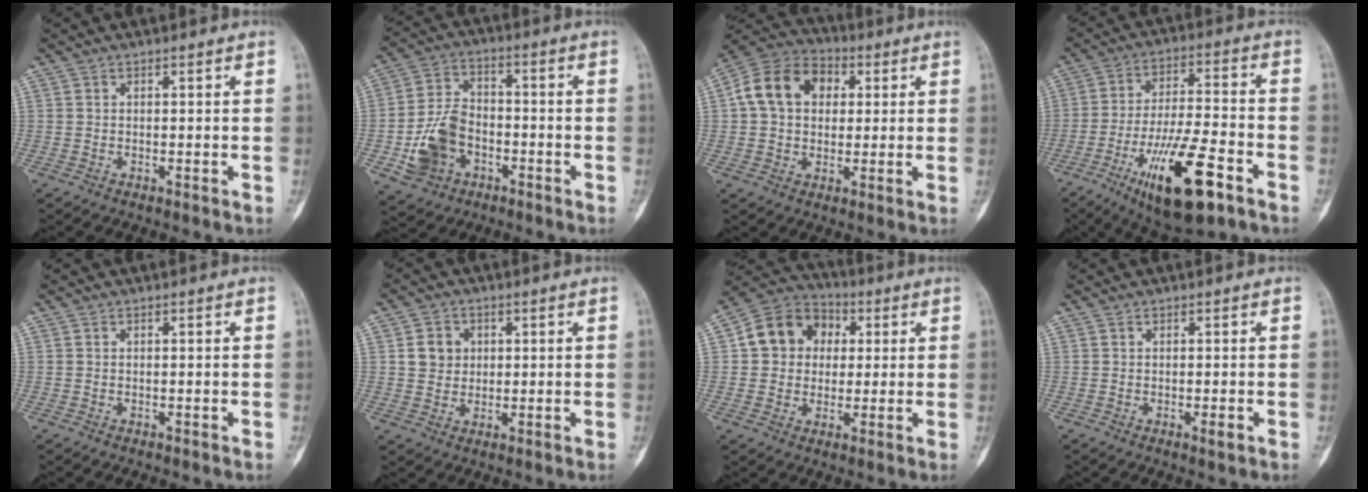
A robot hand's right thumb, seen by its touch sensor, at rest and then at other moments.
{"total": 11.4, "force": [-3.6, 8.5, 6.6], "torque": [-0.114, 0.028, -0.066]}
{"total": 13.5, "force": [2.7, 10.3, 8.3], "torque": [-0.131, 0.021, 0.036]}
{"total": 17.9, "force": [-8.8, 5.3, 14.7], "torque": [-0.258, 0.036, -0.140]}
{"total": 0.0}
{"total": 5.2, "force": [1.2, 4.7, 2.0], "torque": [-0.010, -0.001, 0.021]}
{"total": 12.0, "force": [2.2, 10.1, 6.0], "torque": [-0.073, 0.015, 0.026]}
{"total": 1.3, "force": [-0.5, 0.2, 1.2], "torque": [-0.018, -0.003, -0.007]}